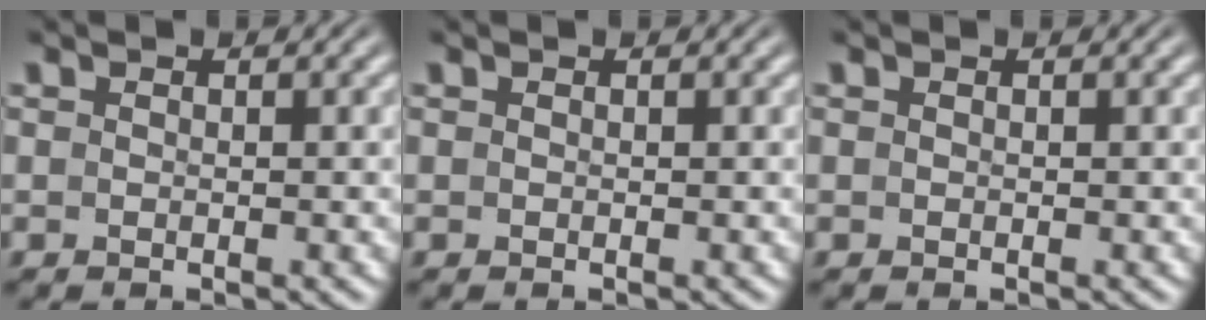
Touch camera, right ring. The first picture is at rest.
{"total": 0.0}
{"total": 0.0}